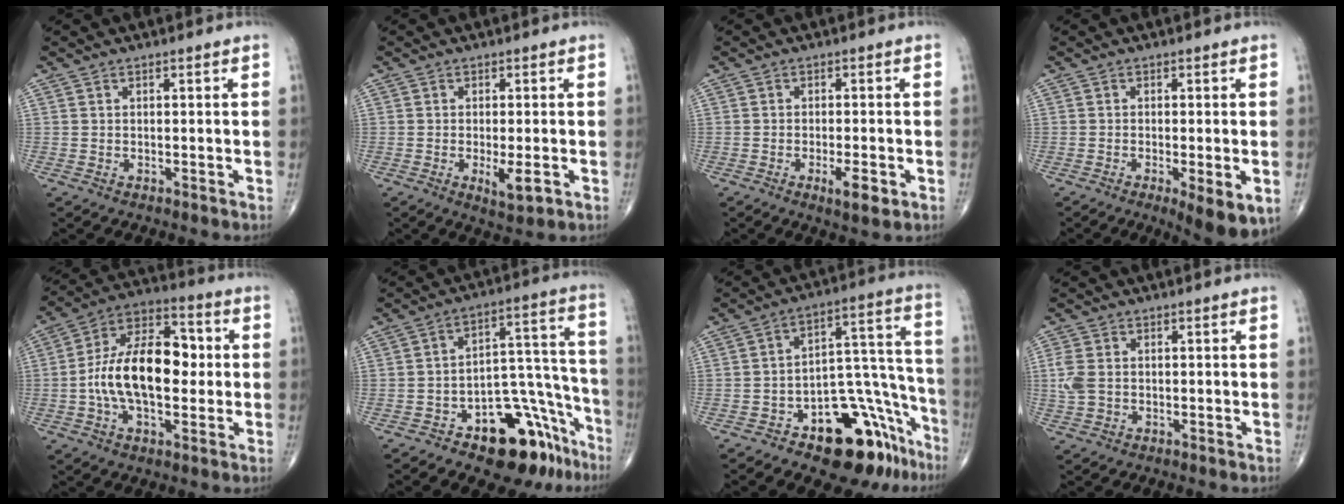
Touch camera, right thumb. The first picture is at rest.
{"total": 4.3, "force": [-1.2, 1.2, 3.9], "torque": [-0.065, -0.011, -0.017]}
{"total": 4.4, "force": [-1.8, 1.1, 3.8], "torque": [-0.060, -0.005, -0.027]}
{"total": 7.7, "force": [-2.7, 2.0, 6.9], "torque": [-0.098, -0.017, -0.039]}
{"total": 18.0, "force": [-0.5, 9.9, 15.0], "torque": [-0.249, 0.032, -0.017]}
{"total": 18.0, "force": [-10.9, 9.0, 11.1], "torque": [-0.089, 0.110, -0.156]}
{"total": 19.5, "force": [-11.8, 9.4, 12.4], "torque": [-0.087, 0.119, -0.169]}
{"total": 3.9, "force": [0.0, 2.7, 2.8], "torque": [-0.082, 0.003, -0.001]}